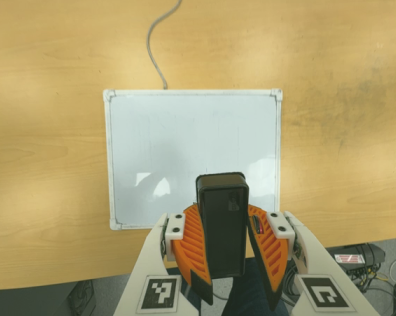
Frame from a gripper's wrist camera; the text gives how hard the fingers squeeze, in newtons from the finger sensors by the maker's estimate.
{"total": 9.6, "left": 10.3, "right": 8.9}